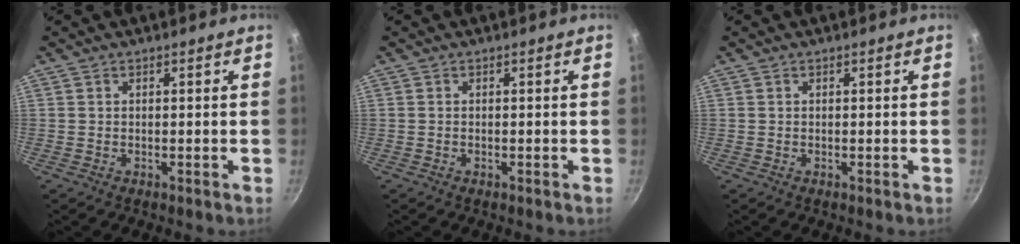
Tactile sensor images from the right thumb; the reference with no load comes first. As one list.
[{"total": 0.0}, {"total": 0.0}]